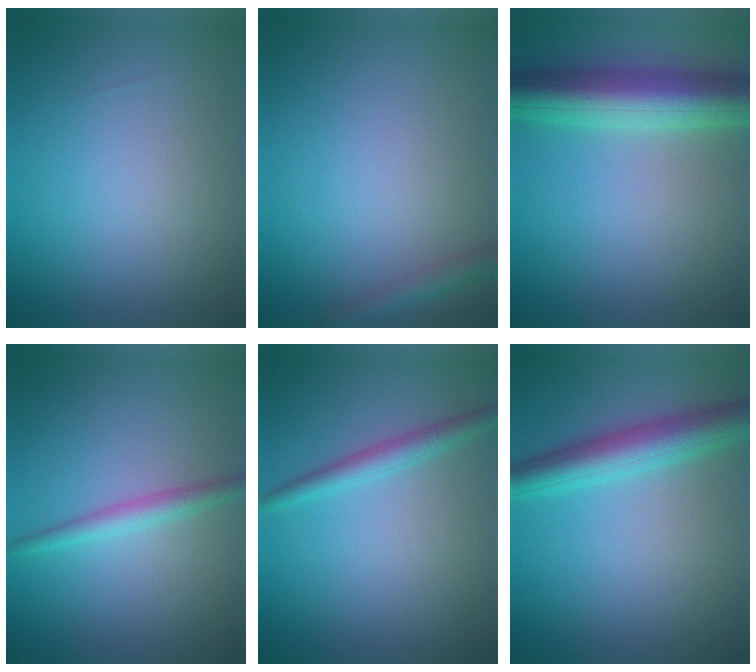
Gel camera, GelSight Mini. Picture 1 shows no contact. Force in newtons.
{"total": 1.7, "press": 1.7, "slide": 0.1}
{"total": 8.2, "press": 8.2, "slide": 0.4}
{"total": 1.9, "press": 1.9, "slide": 0.0}
{"total": 2.2, "press": 2.2, "slide": 0.0}
{"total": 5.1, "press": 5.1, "slide": 0.0}